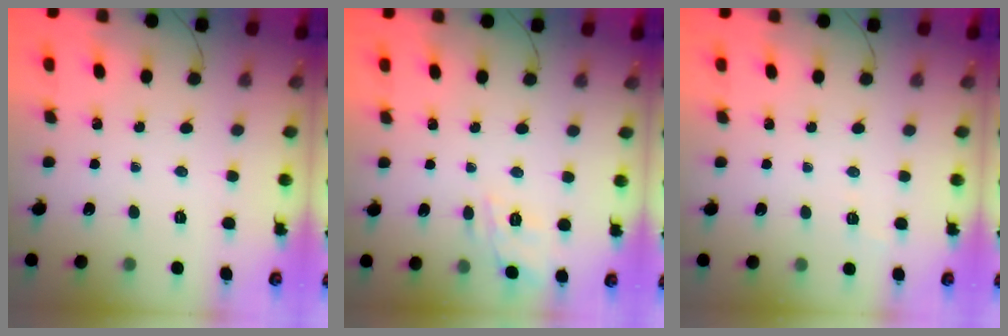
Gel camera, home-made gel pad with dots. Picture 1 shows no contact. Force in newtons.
{"total": 9.9, "press": 9.7, "slide": 1.6}
{"total": 1.3, "press": 0.0, "slide": 1.3}